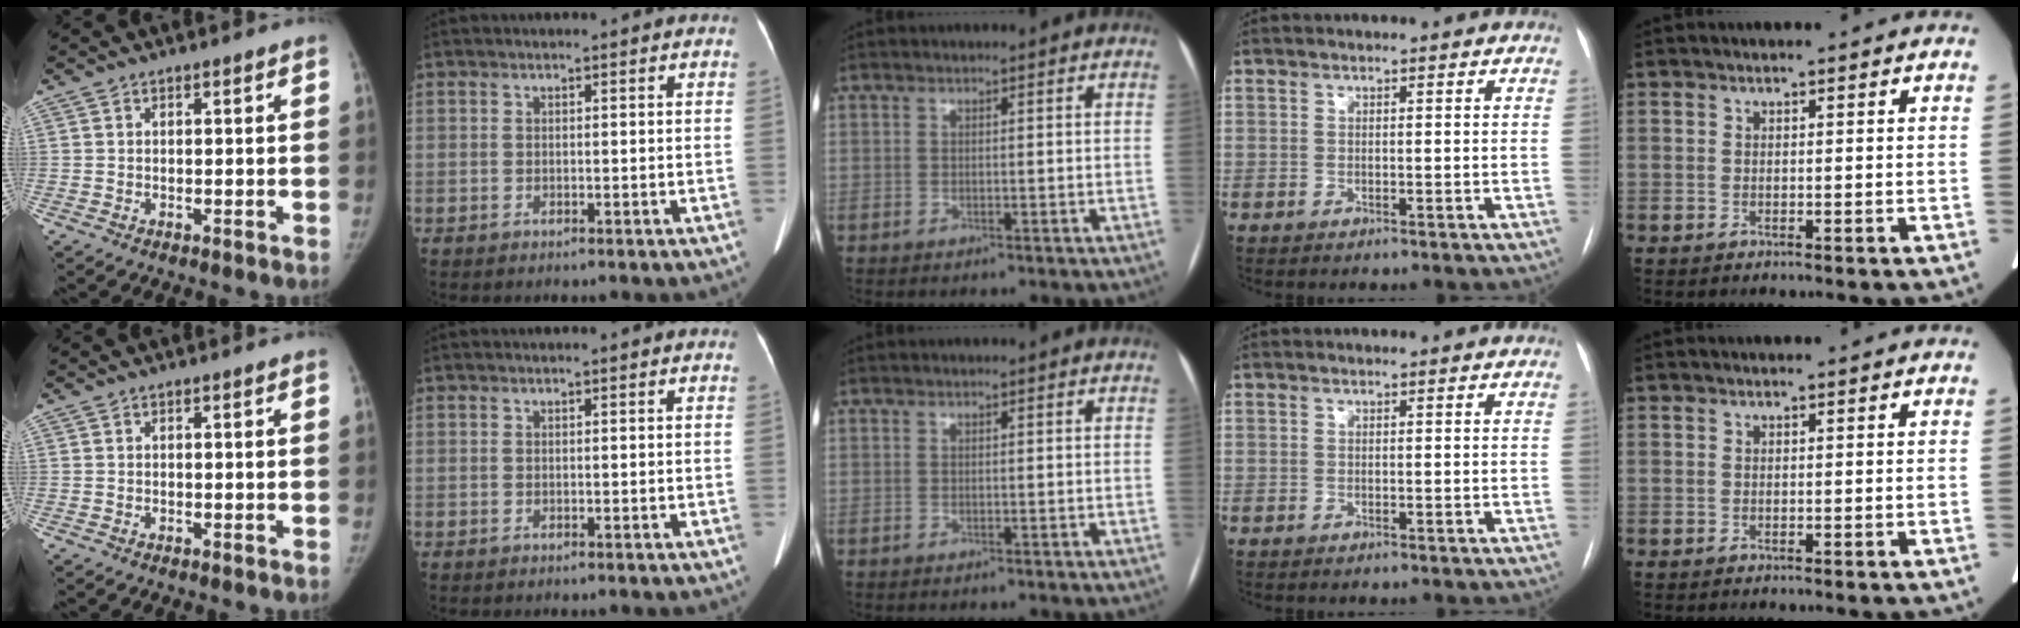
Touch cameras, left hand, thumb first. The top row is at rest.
{}